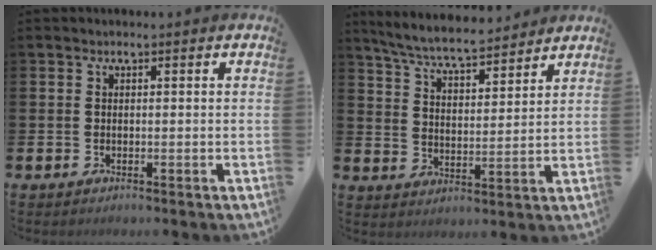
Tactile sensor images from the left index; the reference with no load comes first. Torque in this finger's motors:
{"motor_torque": [1.07, -1.07, 0.66, 0.11]}